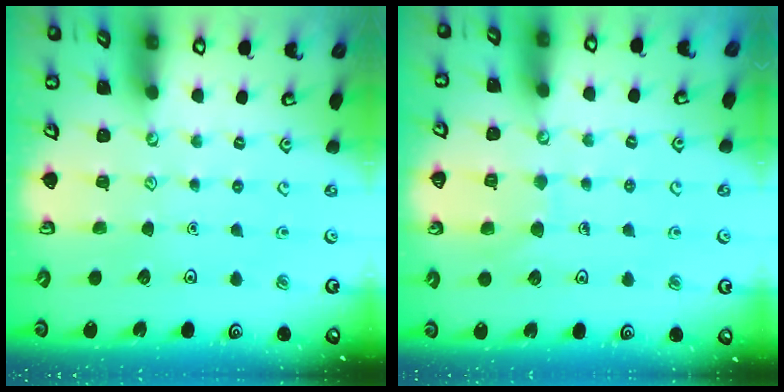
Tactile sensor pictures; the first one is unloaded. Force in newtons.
{"total": 6.7, "press": 6.7, "slide": 0.4}